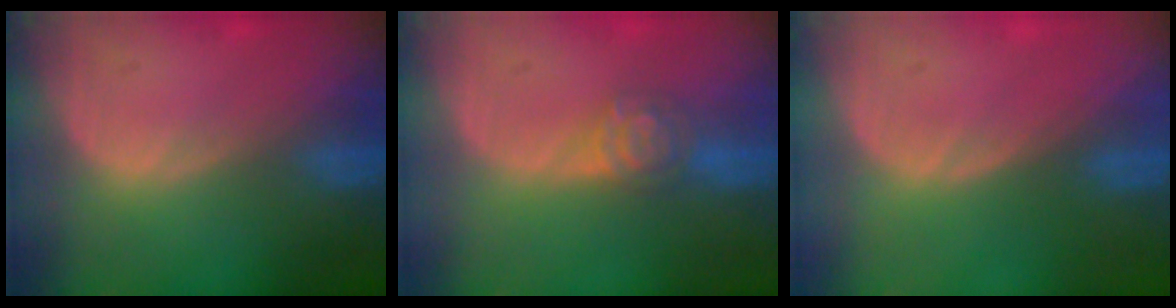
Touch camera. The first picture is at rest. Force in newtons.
{"total": 4.1, "press": 4.0, "slide": 0.8}
{"total": 0.0}